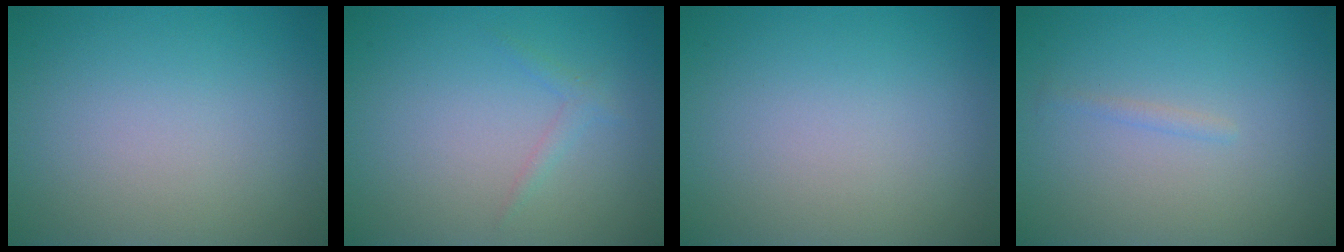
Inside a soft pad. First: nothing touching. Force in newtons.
{"total": 0.9, "press": 0.9, "slide": 0.0}
{"total": 0.0}
{"total": 0.6, "press": 0.6, "slide": 0.0}